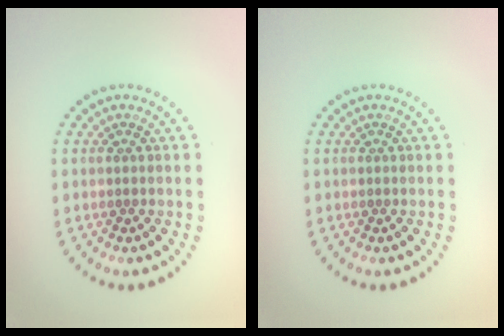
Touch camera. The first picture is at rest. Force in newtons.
{"total": 0.0}